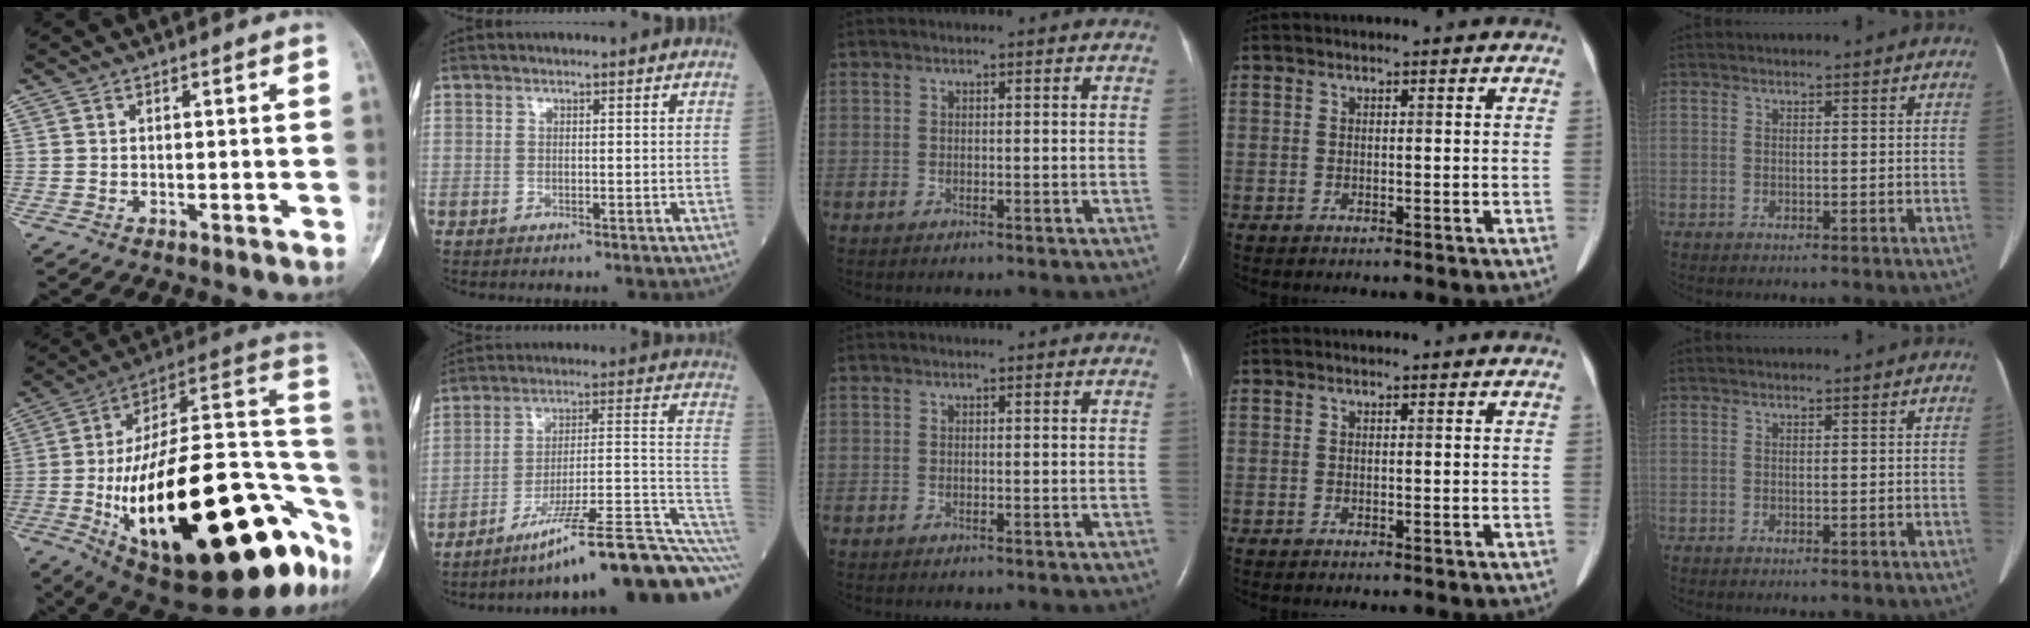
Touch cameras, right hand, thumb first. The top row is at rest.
{"thumb": {"total": 43.7, "force": [-12.7, 16.8, 38.3], "torque": [-0.487, 0.048, -0.190]}, "index": {"total": 20.5, "force": [-13.2, 0.6, 15.6], "torque": [-0.143, 0.038, -0.208]}}